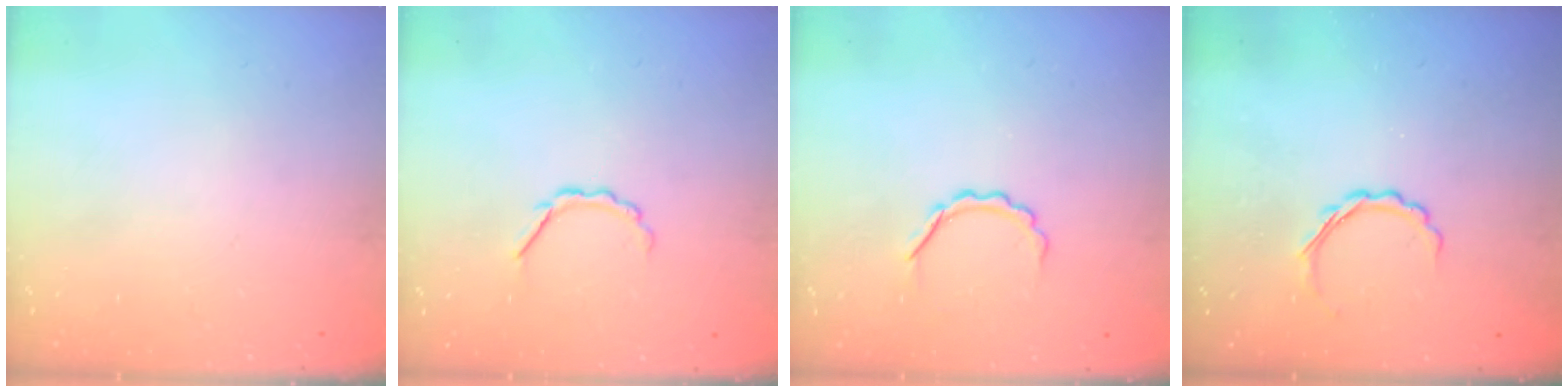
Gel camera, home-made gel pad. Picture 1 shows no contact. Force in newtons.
{"total": 3.1, "press": 3.0, "slide": 0.9}
{"total": 3.9, "press": 3.8, "slide": 0.6}
{"total": 5.2, "press": 5.0, "slide": 1.4}